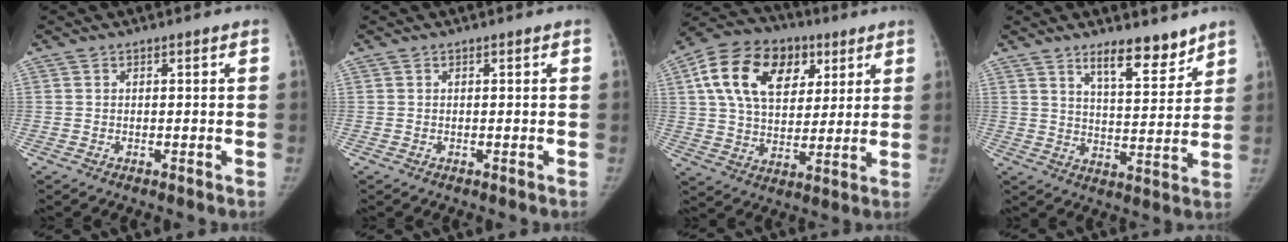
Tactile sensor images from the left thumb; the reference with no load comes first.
{"total": 0.0}
{"total": 20.1, "force": [7.4, 13.6, 12.8], "torque": [-0.208, 0.004, 0.121]}
{"total": 9.6, "force": [7.2, 3.0, 5.7], "torque": [-0.066, -0.057, 0.119]}